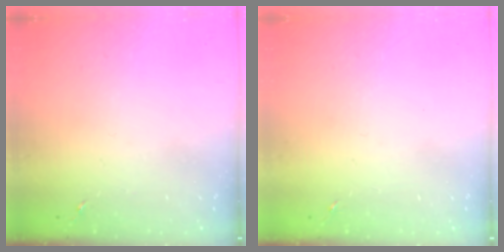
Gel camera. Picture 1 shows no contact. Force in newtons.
{"total": 0.0}